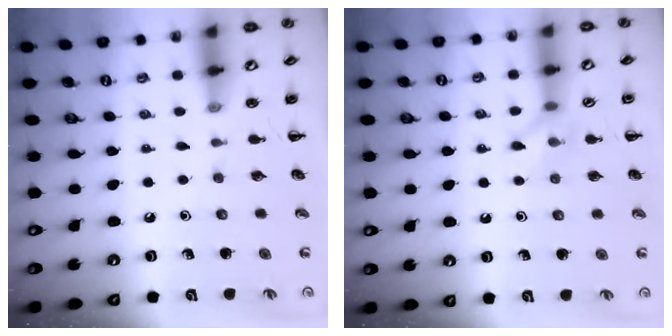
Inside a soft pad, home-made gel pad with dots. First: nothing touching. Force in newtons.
{"total": 6.5, "press": 6.5, "slide": 0.3}